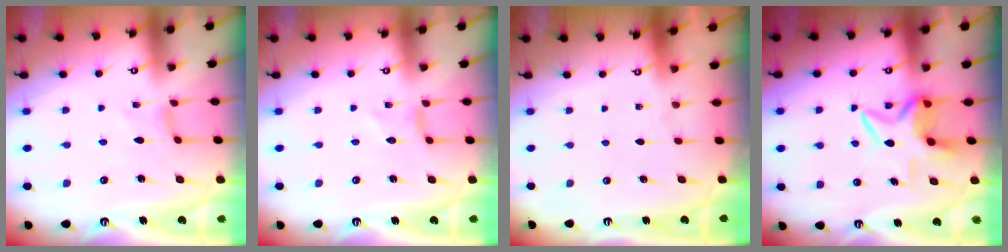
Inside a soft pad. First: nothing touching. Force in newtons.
{"total": 0.0}
{"total": 0.0}
{"total": 7.9, "press": 7.7, "slide": 1.9}